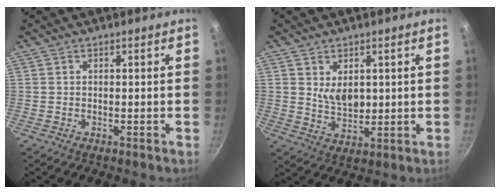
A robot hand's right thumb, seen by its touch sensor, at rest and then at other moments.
{"total": 5.9, "force": [1.5, 4.0, 4.1], "torque": [-0.056, -0.021, 0.034]}